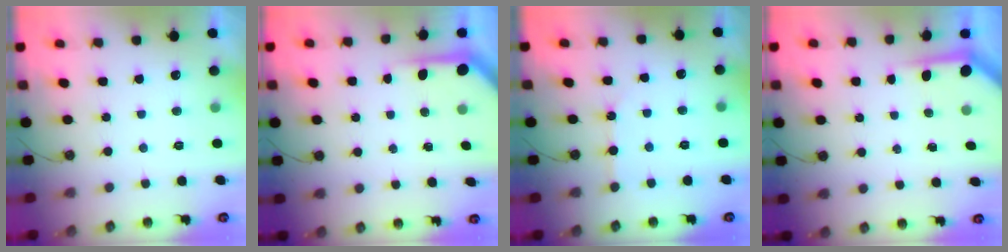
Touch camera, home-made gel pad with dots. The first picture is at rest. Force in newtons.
{"total": 3.5, "press": 3.5, "slide": 0.4}
{"total": 3.8, "press": 3.8, "slide": 0.6}
{"total": 3.9, "press": 3.8, "slide": 0.4}